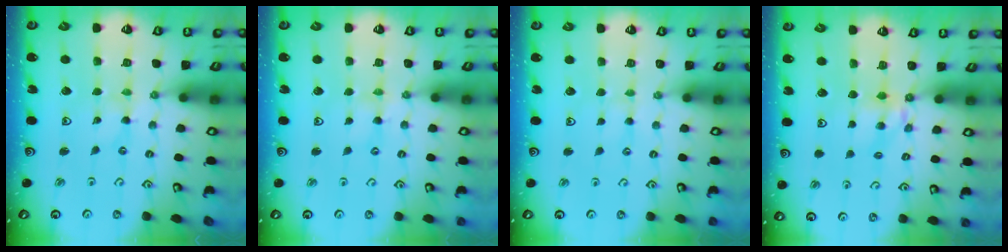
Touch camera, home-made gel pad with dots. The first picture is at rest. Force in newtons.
{"total": 2.7, "press": 2.7, "slide": 0.4}
{"total": 0.0}
{"total": 4.9, "press": 4.8, "slide": 0.7}